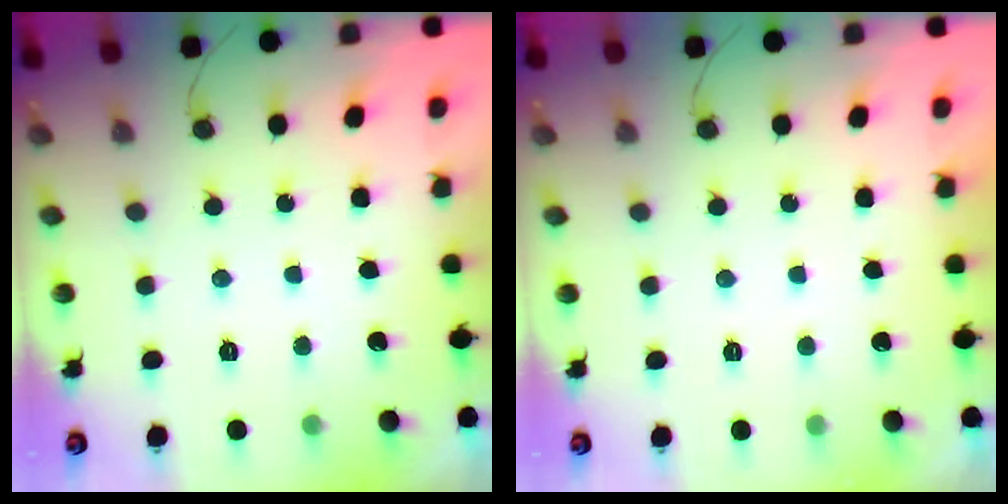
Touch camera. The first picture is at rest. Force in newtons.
{"total": 1.6, "press": 1.6, "slide": 0.0}